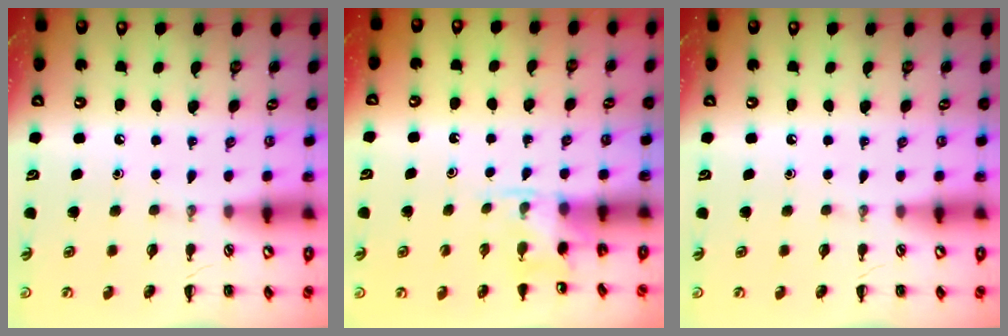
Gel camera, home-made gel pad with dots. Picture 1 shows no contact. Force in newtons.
{"total": 4.8, "press": 4.6, "slide": 1.4}
{"total": 0.0}